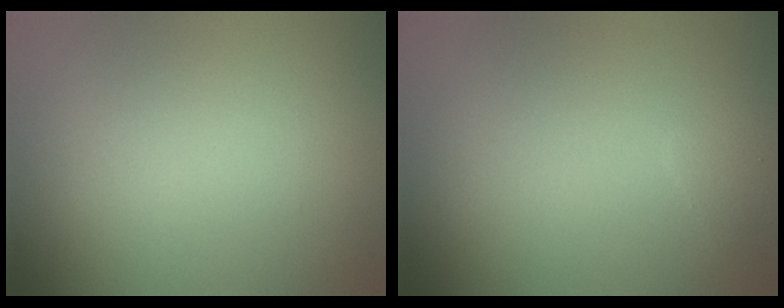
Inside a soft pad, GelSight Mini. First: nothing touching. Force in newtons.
{"total": 0.7, "press": 0.7, "slide": 0.1}